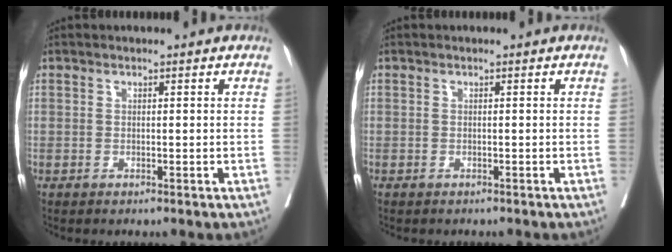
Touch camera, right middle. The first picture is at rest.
{"total": 1.5, "force": [-1.3, 0.6, 0.2], "torque": [-0.011, 0.000, -0.019]}